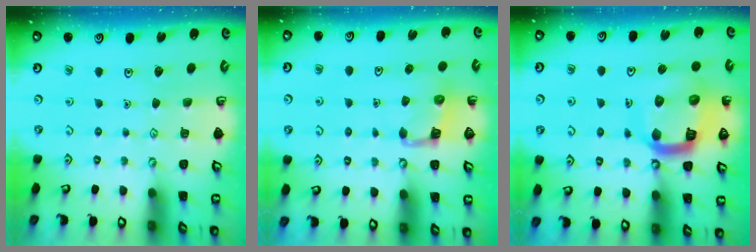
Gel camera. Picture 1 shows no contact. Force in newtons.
{"total": 2.7, "press": 2.7, "slide": 0.4}
{"total": 15.8, "press": 15.7, "slide": 1.9}